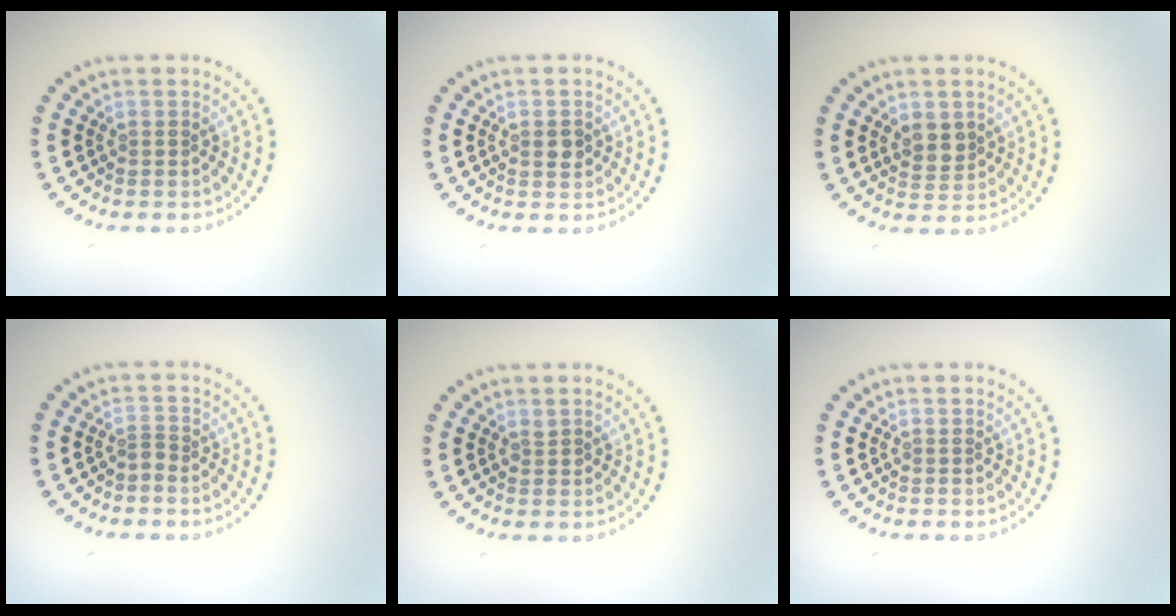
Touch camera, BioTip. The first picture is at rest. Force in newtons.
{"total": 1.4, "press": 1.4, "slide": 0.1}
{"total": 2.1, "press": 1.9, "slide": 0.9}
{"total": 0.7, "press": 0.4, "slide": 0.6}
{"total": 0.5, "press": 0.5, "slide": 0.2}
{"total": 0.0}